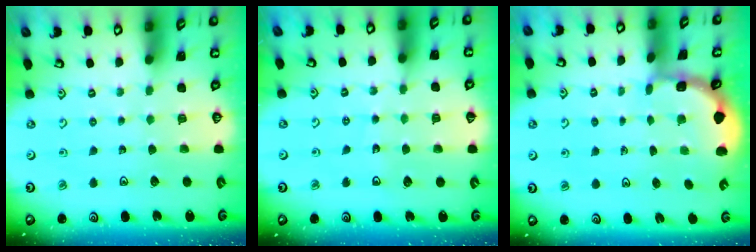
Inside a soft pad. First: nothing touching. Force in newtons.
{"total": 5.6, "press": 5.4, "slide": 1.3}
{"total": 2.0, "press": 2.0, "slide": 0.3}